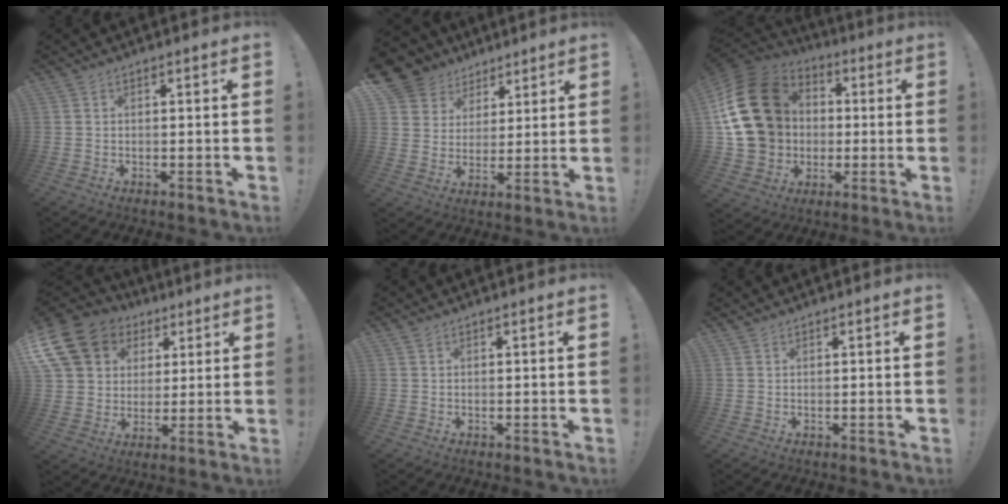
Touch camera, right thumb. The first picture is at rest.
{"total": 10.0, "force": [6.1, 7.6, 1.9], "torque": [-0.030, -0.048, 0.125]}
{"total": 25.0, "force": [2.8, 20.2, 14.4], "torque": [-0.261, 0.006, 0.085]}
{"total": 16.2, "force": [7.5, 12.5, 7.1], "torque": [-0.129, -0.035, 0.158]}
{"total": 0.7, "force": [0.5, 0.5, 0.2], "torque": [0.001, -0.001, 0.009]}
{"total": 0.7, "force": [0.6, 0.3, 0.0], "torque": [0.007, -0.003, 0.011]}